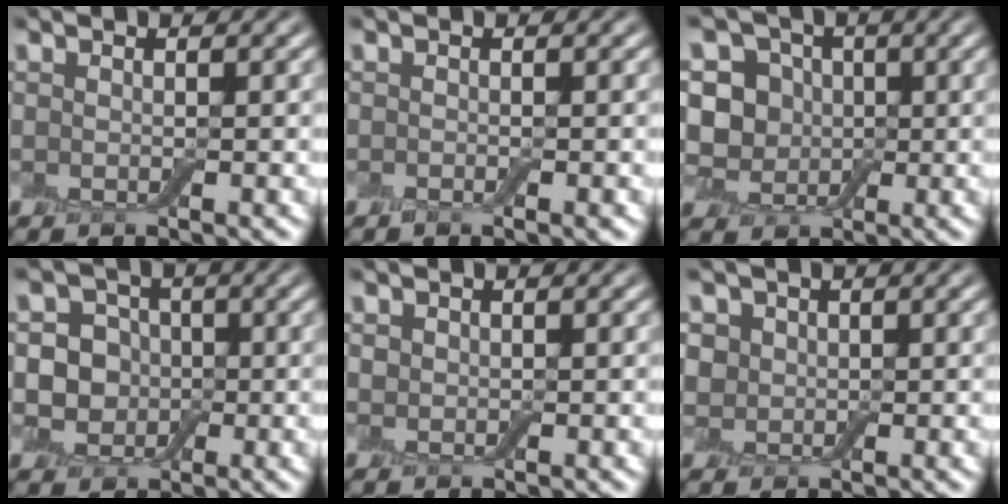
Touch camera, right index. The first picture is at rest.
{"total": 0.7, "force": [-0.4, 0.2, 0.6], "torque": [-0.010, -0.002, -0.007]}
{"total": 5.3, "force": [0.6, 4.8, 2.2], "torque": [-0.021, 0.010, -0.015]}
{"total": 5.7, "force": [-0.3, 5.2, 2.4], "torque": [-0.021, 0.020, -0.033]}
{"total": 0.7, "force": [0.2, 0.7, 0.1], "torque": [0.000, 0.002, 0.000]}
{"total": 3.1, "force": [1.0, 2.7, 1.2], "torque": [-0.025, 0.009, 0.011]}